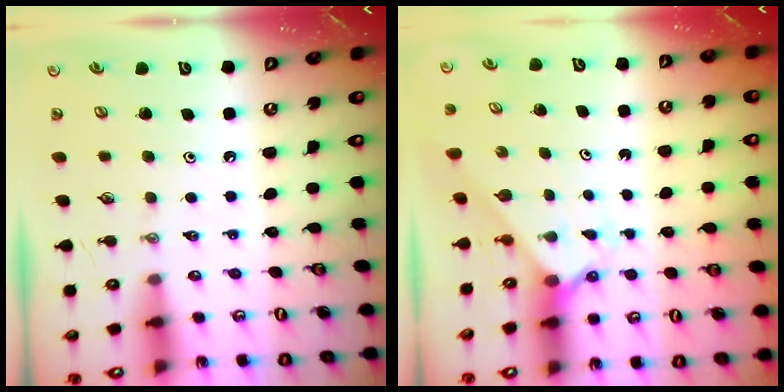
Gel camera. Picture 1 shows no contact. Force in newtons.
{"total": 2.1, "press": 2.1, "slide": 0.2}